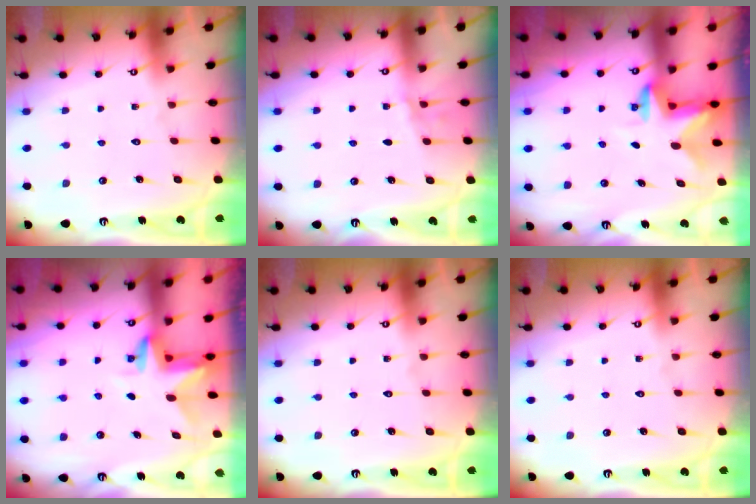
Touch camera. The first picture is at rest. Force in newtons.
{"total": 2.4, "press": 2.3, "slide": 0.3}
{"total": 2.7, "press": 2.6, "slide": 0.5}
{"total": 2.9, "press": 2.9, "slide": 0.2}
{"total": 0.0}
{"total": 0.0}